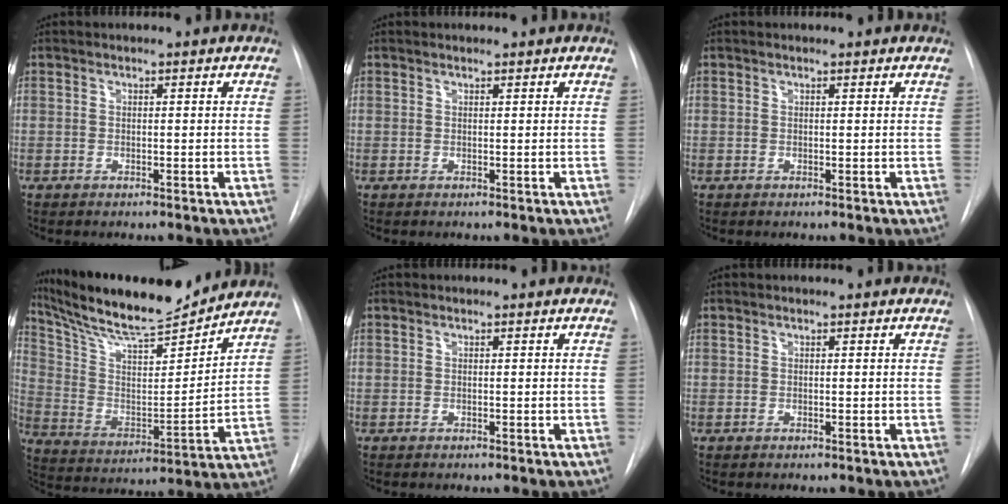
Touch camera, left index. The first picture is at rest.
{"total": 0.5, "force": [0.5, 0.0, 0.0], "torque": [-0.005, 0.003, 0.011]}
{"total": 0.8, "force": [0.8, 0.1, 0.1], "torque": [-0.007, 0.008, 0.012]}
{"total": 19.0, "force": [17.3, 1.7, 7.6], "torque": [-0.147, -0.005, 0.291]}
{"total": 0.0}
{"total": 0.0}